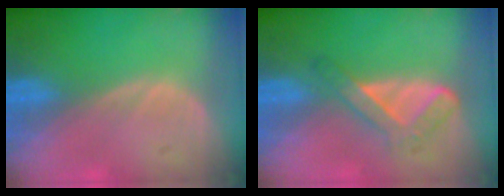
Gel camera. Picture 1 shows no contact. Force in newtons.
{"total": 5.5, "press": 4.7, "slide": 2.9}